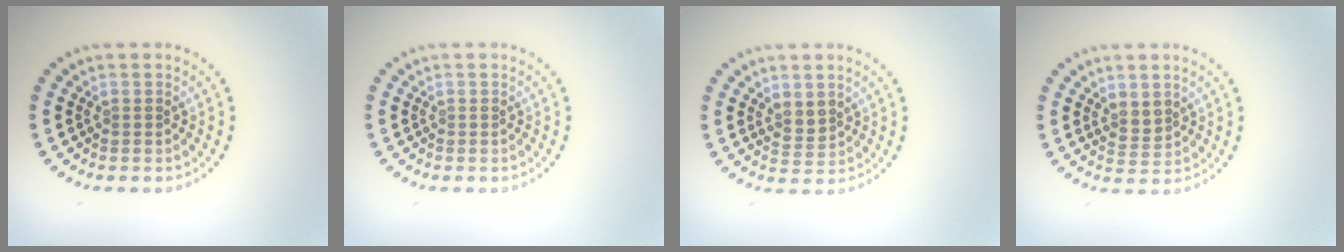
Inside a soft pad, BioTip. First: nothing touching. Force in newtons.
{"total": 0.0}
{"total": 1.6, "press": 1.4, "slide": 0.8}
{"total": 1.6, "press": 1.4, "slide": 0.8}